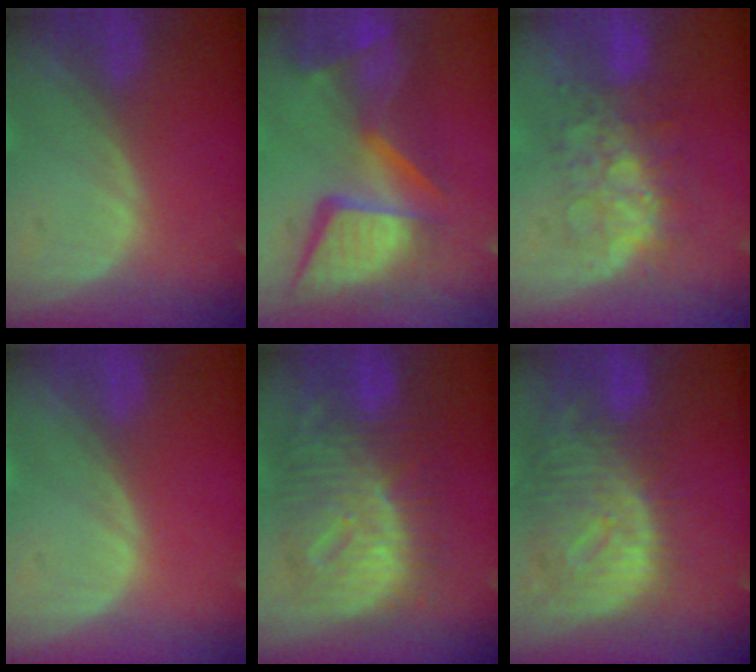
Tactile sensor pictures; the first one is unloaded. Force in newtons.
{"total": 14.0, "press": 11.3, "slide": 8.2}
{"total": 7.9, "press": 7.4, "slide": 2.7}
{"total": 0.0}
{"total": 12.5, "press": 12.4, "slide": 1.2}
{"total": 12.2, "press": 10.5, "slide": 6.2}